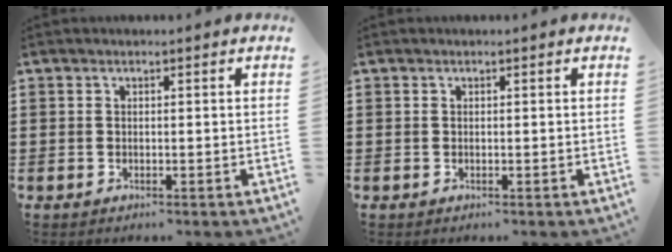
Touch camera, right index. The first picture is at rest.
{"total": 0.0}